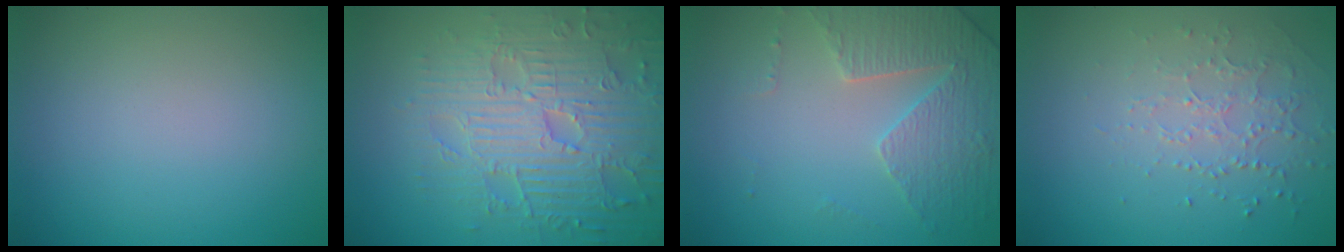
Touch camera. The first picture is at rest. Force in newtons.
{"total": 7.7, "press": 5.9, "slide": 4.8}
{"total": 4.6, "press": 3.6, "slide": 2.9}
{"total": 1.5, "press": 1.2, "slide": 0.9}